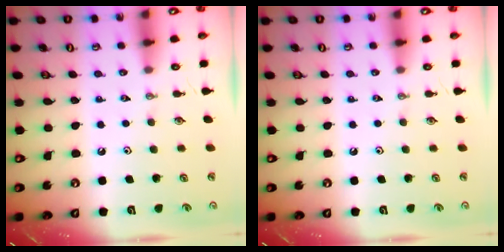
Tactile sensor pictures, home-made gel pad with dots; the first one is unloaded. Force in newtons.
{"total": 0.0}